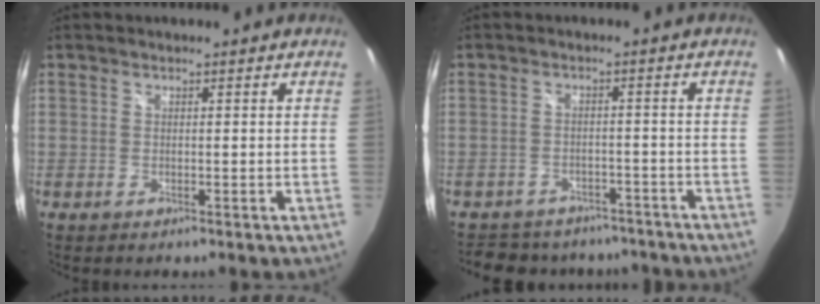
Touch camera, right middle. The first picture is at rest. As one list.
[{"total": 12.4, "force": [-10.4, 5.9, 3.4], "torque": [-0.079, 0.016, -0.131]}]